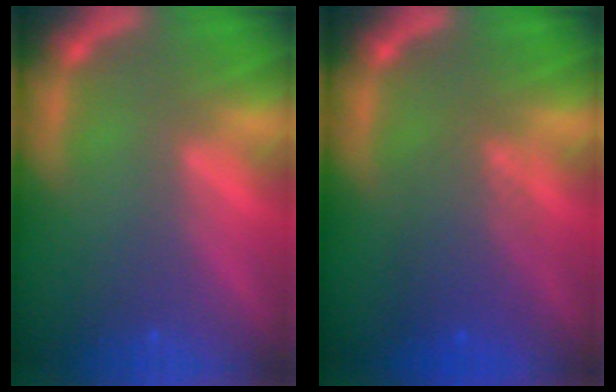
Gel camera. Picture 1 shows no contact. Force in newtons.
{"total": 4.1}